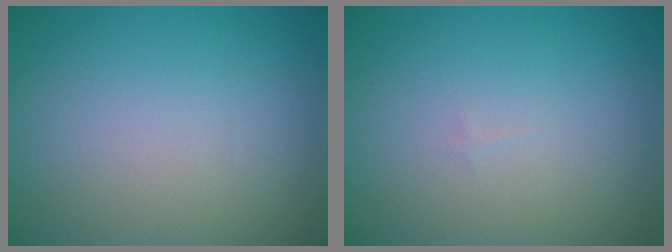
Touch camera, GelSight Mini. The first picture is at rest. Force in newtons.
{"total": 0.0}